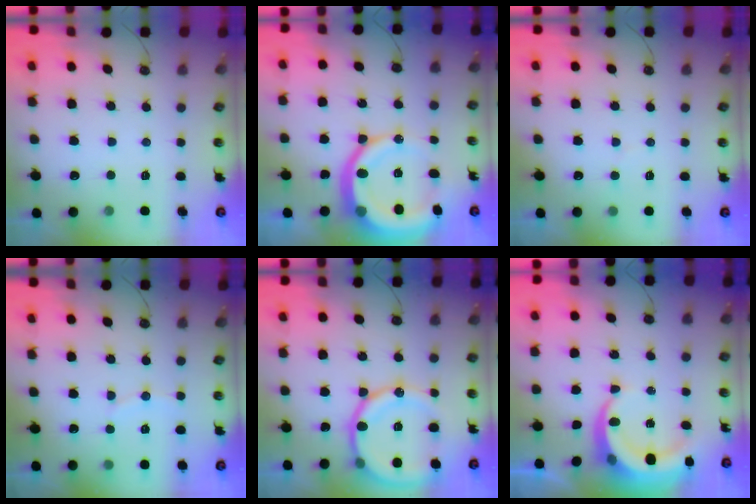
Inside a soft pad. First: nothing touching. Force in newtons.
{"total": 17.4, "press": 17.3, "slide": 2.3}
{"total": 3.0, "press": 3.0, "slide": 0.3}
{"total": 5.0, "press": 4.9, "slide": 1.0}
{"total": 17.4, "press": 17.0, "slide": 3.7}
{"total": 7.7, "press": 7.7, "slide": 1.1}